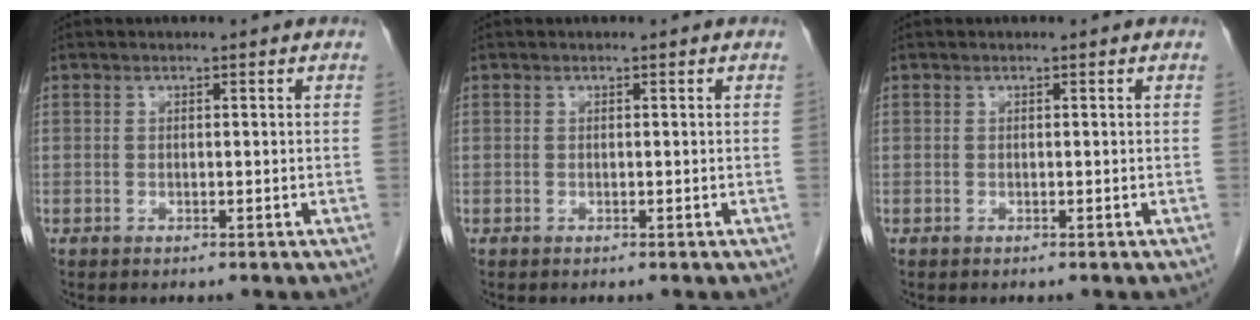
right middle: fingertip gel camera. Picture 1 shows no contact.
{"total": 0.0}
{"total": 0.0}